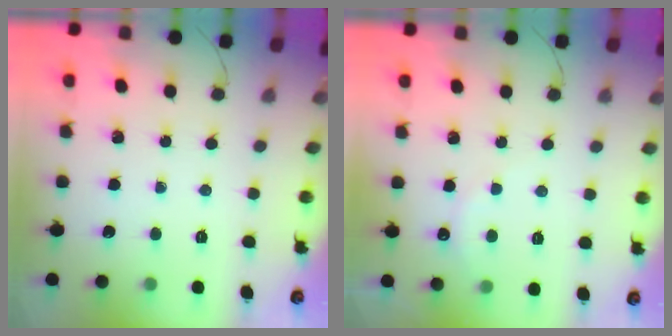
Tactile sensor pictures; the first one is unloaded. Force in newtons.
{"total": 5.9, "press": 5.8, "slide": 1.0}